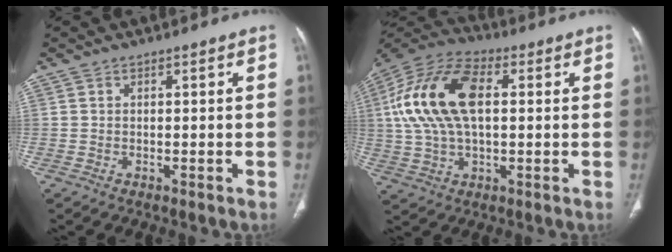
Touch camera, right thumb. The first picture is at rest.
{"total": 18.8, "force": [3.0, 10.3, 15.4], "torque": [-0.310, 0.023, 0.051]}